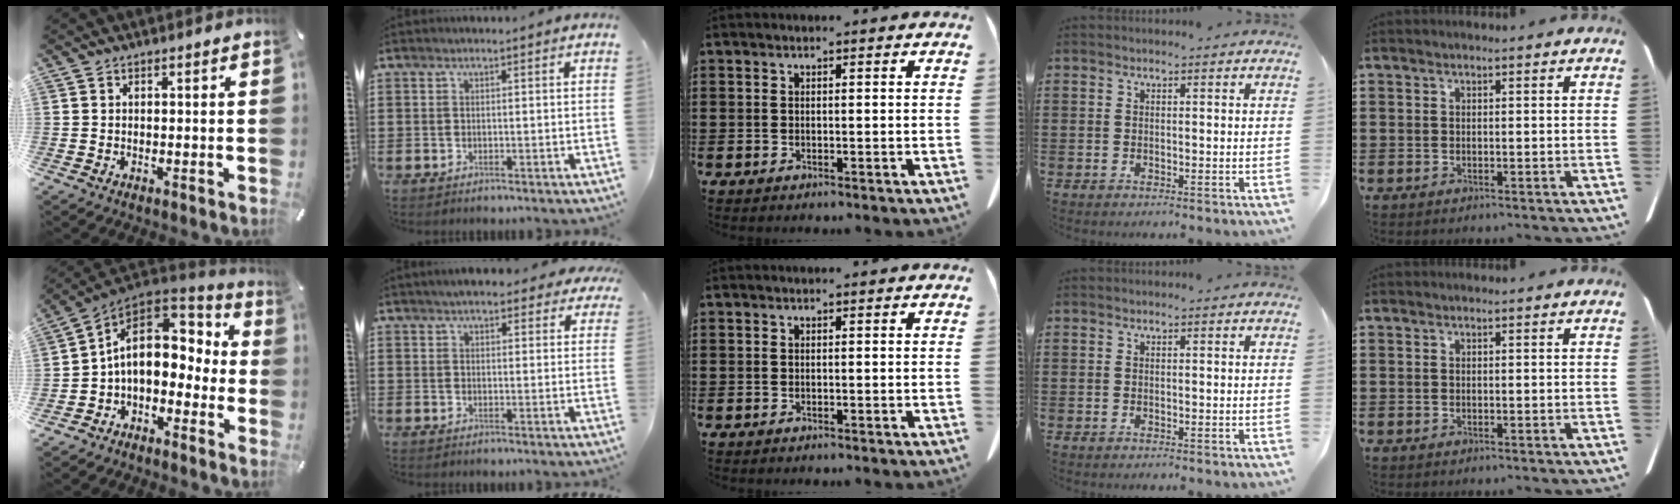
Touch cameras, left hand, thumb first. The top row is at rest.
{"thumb": {"total": 13.7, "force": [1.5, 9.3, 9.9], "torque": [-0.177, -0.007, 0.028]}, "index": {"total": 4.4, "force": [3.8, 1.1, 1.9], "torque": [-0.040, -0.002, 0.068]}}